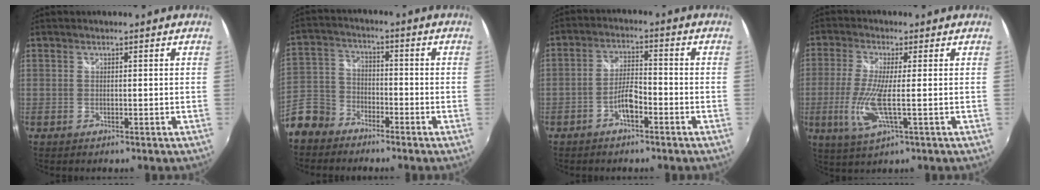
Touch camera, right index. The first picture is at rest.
{"total": 11.6, "force": [-7.6, 7.9, 3.6], "torque": [-0.106, 0.017, -0.152]}
{"total": 4.8, "force": [-2.8, 1.5, 3.6], "torque": [-0.076, 0.010, -0.050]}
{"total": 8.8, "force": [-1.7, 1.2, 8.6], "torque": [-0.187, -0.013, -0.034]}